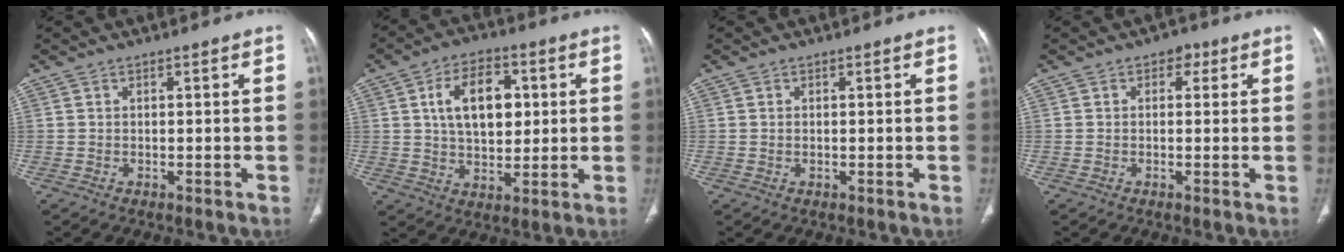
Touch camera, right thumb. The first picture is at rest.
{"total": 12.3, "force": [2.7, 7.6, 9.3], "torque": [-0.127, 0.002, 0.044]}
{"total": 0.6, "force": [0.0, 0.3, 0.5], "torque": [-0.014, 0.002, 0.002]}
{"total": 2.3, "force": [0.8, 1.7, 1.3], "torque": [0.005, 0.003, 0.003]}